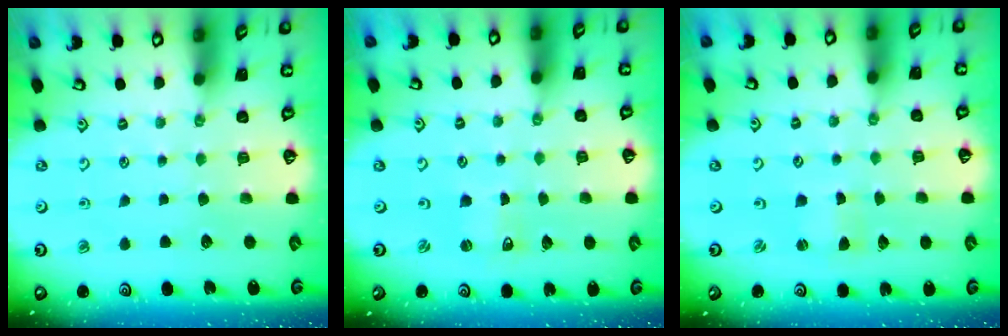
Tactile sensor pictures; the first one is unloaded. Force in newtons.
{"total": 0.0}
{"total": 0.9, "press": 0.8, "slide": 0.1}